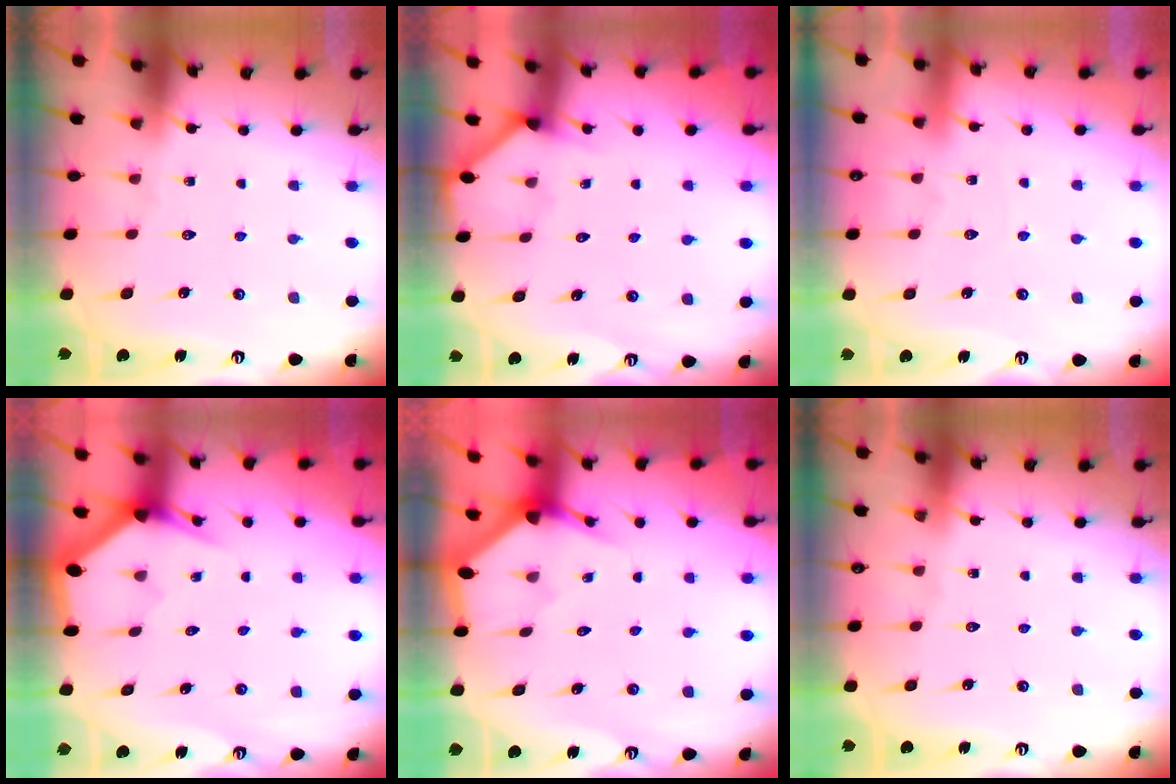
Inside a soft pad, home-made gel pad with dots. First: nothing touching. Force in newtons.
{"total": 1.4, "press": 1.4, "slide": 0.1}
{"total": 2.7, "press": 2.7, "slide": 0.3}
{"total": 3.1, "press": 3.1, "slide": 0.2}
{"total": 2.6, "press": 2.6, "slide": 0.1}
{"total": 0.0}